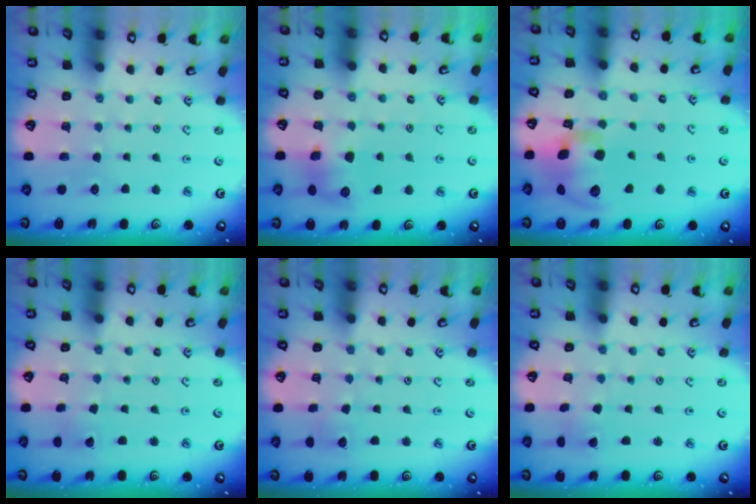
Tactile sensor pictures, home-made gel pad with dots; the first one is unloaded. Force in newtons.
{"total": 8.5, "press": 8.5, "slide": 0.4}
{"total": 15.3, "press": 15.1, "slide": 2.7}
{"total": 2.7, "press": 2.6, "slide": 0.4}
{"total": 3.8, "press": 3.7, "slide": 0.4}
{"total": 2.1, "press": 2.1, "slide": 0.3}